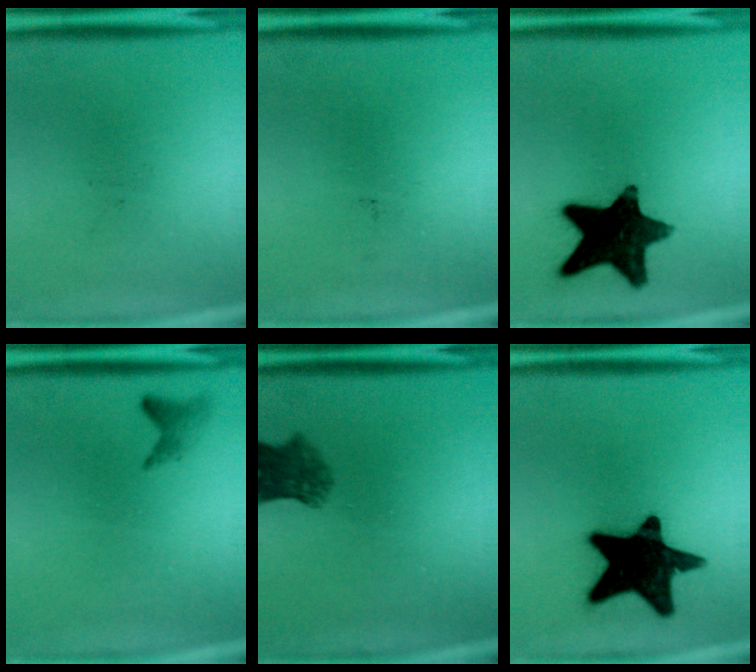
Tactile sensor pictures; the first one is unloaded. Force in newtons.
{"total": 0.0}
{"total": 15.5}
{"total": 1.4}
{"total": 5.3}
{"total": 19.4}